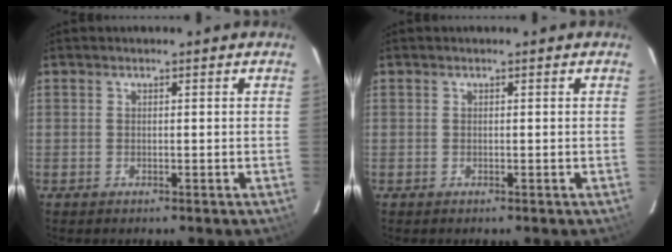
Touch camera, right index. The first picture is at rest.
{"total": 0.0}